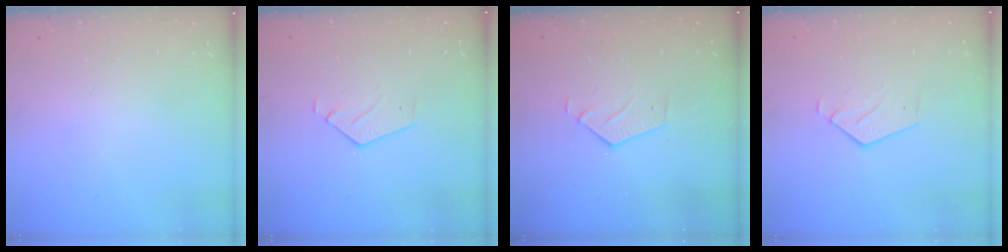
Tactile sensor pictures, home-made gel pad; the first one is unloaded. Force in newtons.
{"total": 3.8, "press": 3.8, "slide": 0.3}
{"total": 3.2, "press": 3.1, "slide": 0.2}
{"total": 3.3, "press": 3.3, "slide": 0.2}